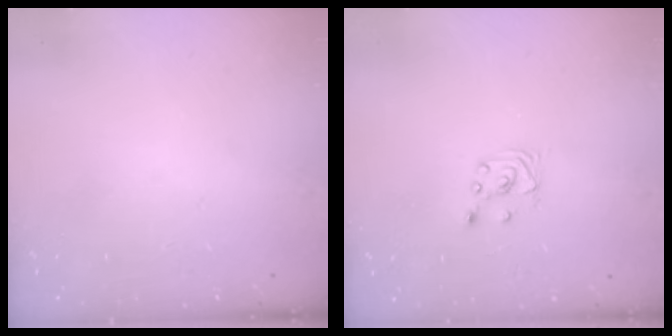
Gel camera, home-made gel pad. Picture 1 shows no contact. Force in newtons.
{"total": 1.7, "press": 1.6, "slide": 0.1}